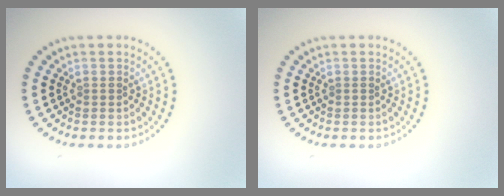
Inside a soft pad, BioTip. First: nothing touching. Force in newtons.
{"total": 0.0}